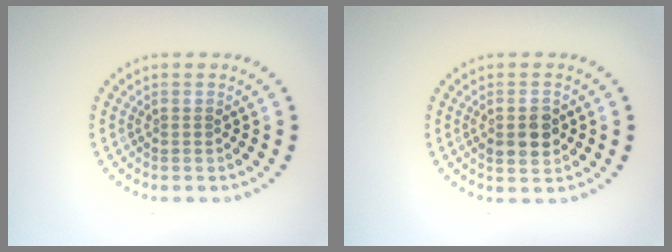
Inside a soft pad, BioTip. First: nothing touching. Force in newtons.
{"total": 2.9, "press": 2.9, "slide": 0.1}